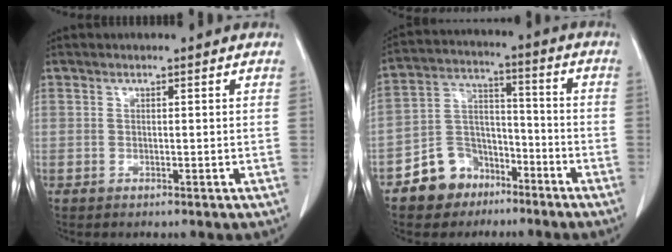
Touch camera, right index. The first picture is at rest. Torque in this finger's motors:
{"motor_torque": [-0.19, -0.05, -0.41, -0.21]}